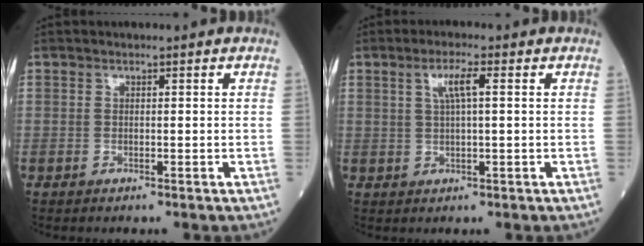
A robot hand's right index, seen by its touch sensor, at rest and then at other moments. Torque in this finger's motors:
{"motor_torque": [0.09, 0.06, 0.07, 0.03]}